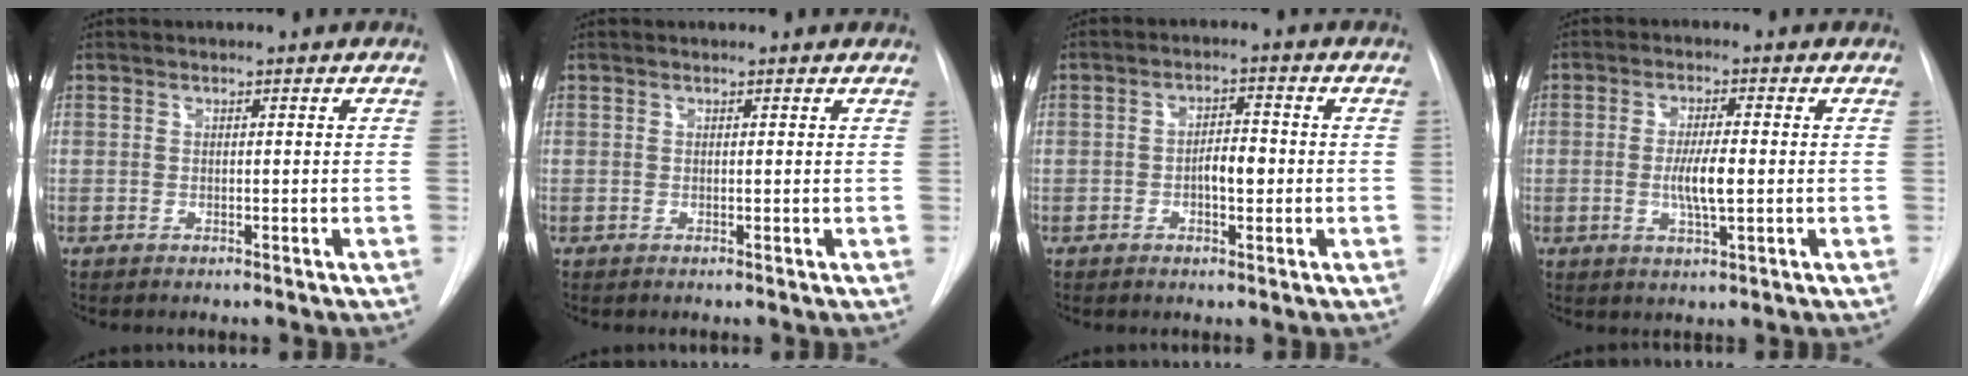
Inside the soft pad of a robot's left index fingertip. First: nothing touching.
{"total": 0.7, "force": [0.6, 0.4, 0.3], "torque": [-0.011, 0.008, -0.003]}
{"total": 3.9, "force": [-1.7, 1.5, 3.2], "torque": [-0.049, 0.001, -0.026]}
{"total": 5.1, "force": [-1.4, 0.7, 4.8], "torque": [-0.094, -0.012, -0.024]}